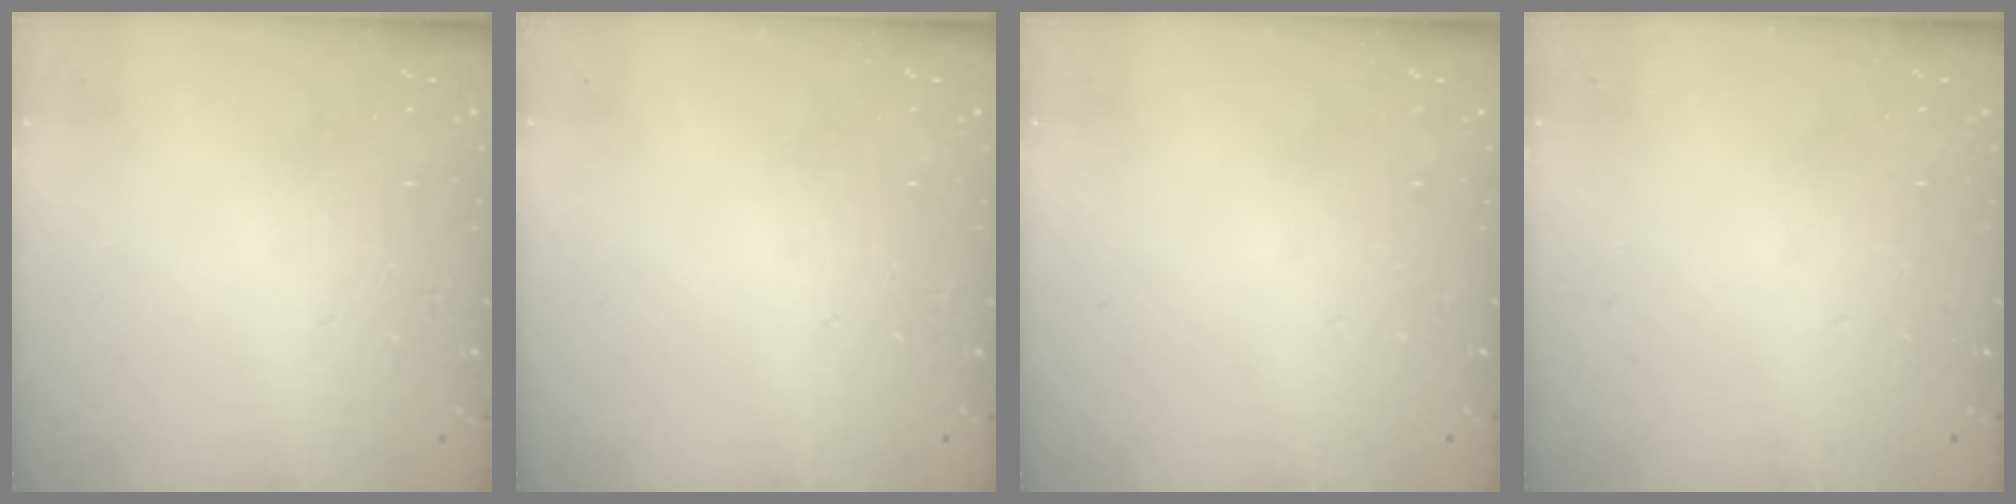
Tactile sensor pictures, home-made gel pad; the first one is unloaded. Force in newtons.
{"total": 0.0}
{"total": 0.0}
{"total": 0.0}